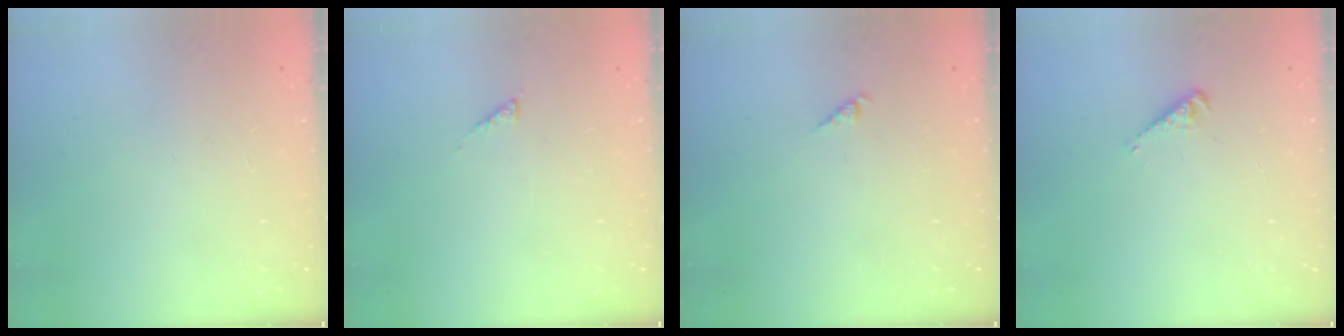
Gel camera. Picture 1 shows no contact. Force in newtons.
{"total": 0.9, "press": 0.9, "slide": 0.3}
{"total": 2.6, "press": 2.6, "slide": 0.4}
{"total": 2.5, "press": 2.5, "slide": 0.1}